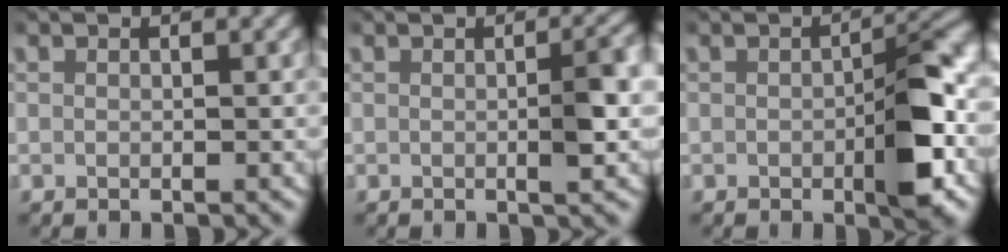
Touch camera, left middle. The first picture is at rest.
{"total": 2.5, "force": [-0.1, 0.3, 2.5], "torque": [-0.032, 0.001, -0.002]}
{"total": 5.6, "force": [-1.0, 2.4, 5.0], "torque": [-0.068, -0.004, -0.012]}